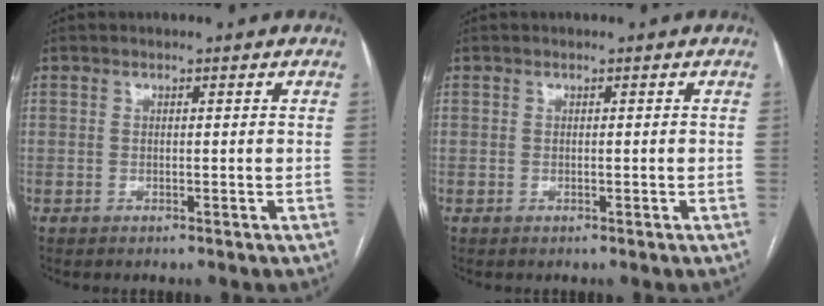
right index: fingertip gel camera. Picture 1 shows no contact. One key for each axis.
{"total": 0.0}